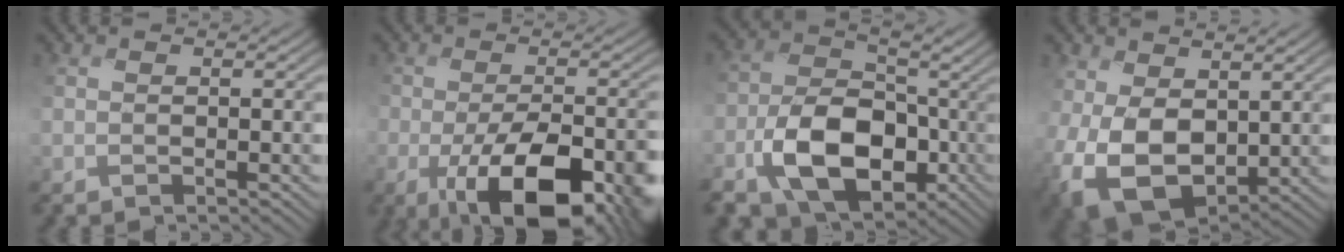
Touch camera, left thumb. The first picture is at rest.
{"total": 14.9, "force": [-6.7, 6.9, 11.4], "torque": [-0.179, -0.034, -0.088]}
{"total": 11.8, "force": [-4.5, 7.8, 7.7], "torque": [-0.161, -0.021, -0.088]}
{"total": 10.8, "force": [0.0, 7.4, 8.0], "torque": [-0.206, -0.026, 0.002]}